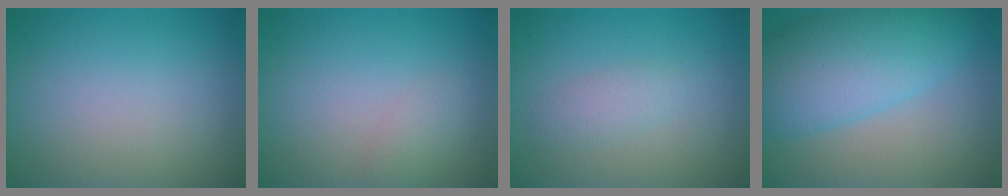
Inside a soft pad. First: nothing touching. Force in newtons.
{"total": 1.4, "press": 1.4, "slide": 0.1}
{"total": 1.6, "press": 1.6, "slide": 0.0}
{"total": 7.9, "press": 7.9, "slide": 0.2}